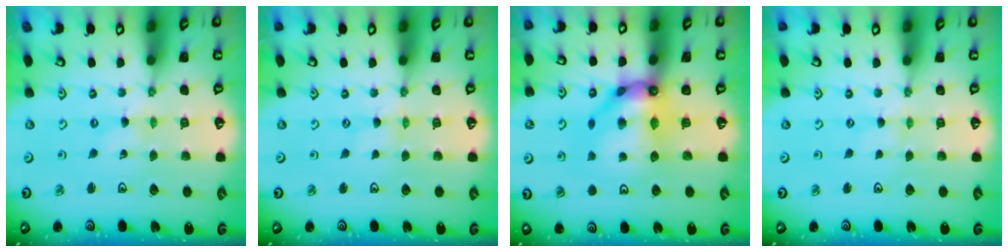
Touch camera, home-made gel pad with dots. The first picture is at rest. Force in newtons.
{"total": 0.0}
{"total": 12.7, "press": 12.6, "slide": 1.6}
{"total": 0.0}